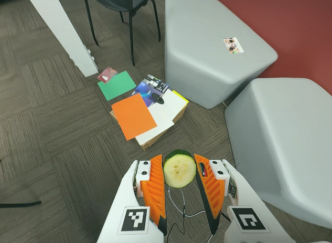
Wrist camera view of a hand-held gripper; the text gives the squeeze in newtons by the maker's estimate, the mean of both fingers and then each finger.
{"total": 9.1, "left": 9.7, "right": 8.6}